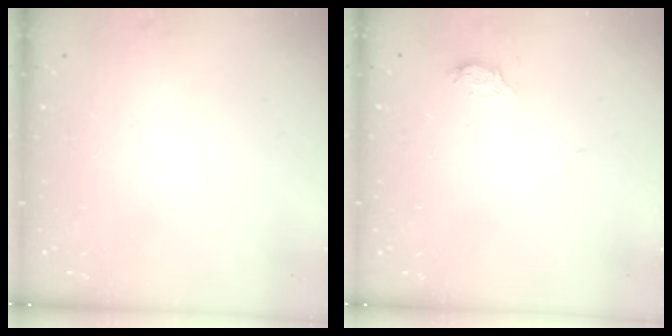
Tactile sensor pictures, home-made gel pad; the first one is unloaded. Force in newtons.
{"total": 4.3, "press": 4.3, "slide": 0.4}